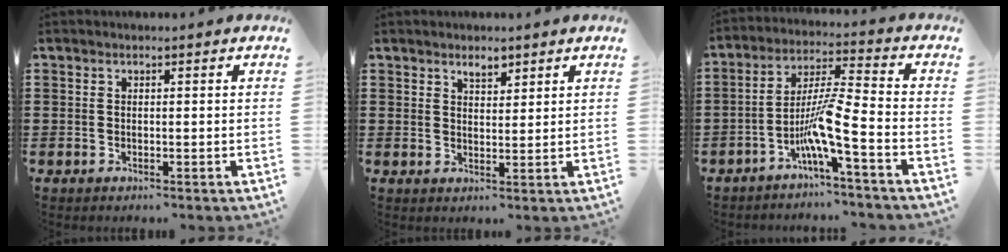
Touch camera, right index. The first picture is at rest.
{"total": 2.3, "force": [1.8, 1.0, 1.0], "torque": [-0.015, 0.000, 0.032]}
{"total": 7.9, "force": [-4.3, -0.2, 6.6], "torque": [-0.143, -0.016, -0.088]}